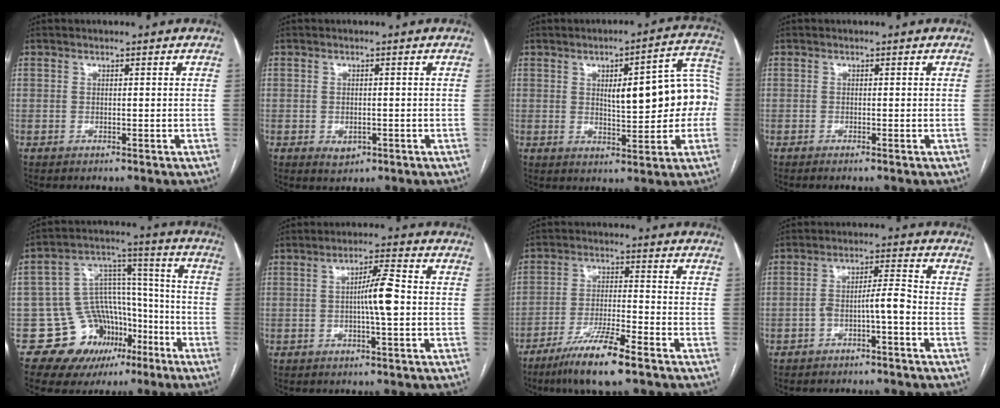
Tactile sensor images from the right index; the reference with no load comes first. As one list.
[{"total": 2.1, "force": [-0.8, 1.5, 1.3], "torque": [-0.015, 0.001, -0.003]}, {"total": 14.2, "force": [0.7, 4.1, 13.6], "torque": [-0.167, 0.040, 0.015]}, {"total": 0.5, "force": [-0.3, -0.1, 0.4], "torque": [-0.008, 0.001, -0.005]}, {"total": 14.8, "force": [-7.6, 11.7, 5.0], "torque": [-0.066, 0.086, -0.107]}, {"total": 5.7, "force": [-0.4, 0.2, 5.7], "torque": [-0.099, 0.008, -0.010]}, {"total": 10.1, "force": [-6.8, 0.6, 7.4], "torque": [-0.141, -0.022, -0.124]}, {"total": 4.8, "force": [-2.1, 0.4, 4.2], "torque": [-0.075, 0.021, -0.033]}]